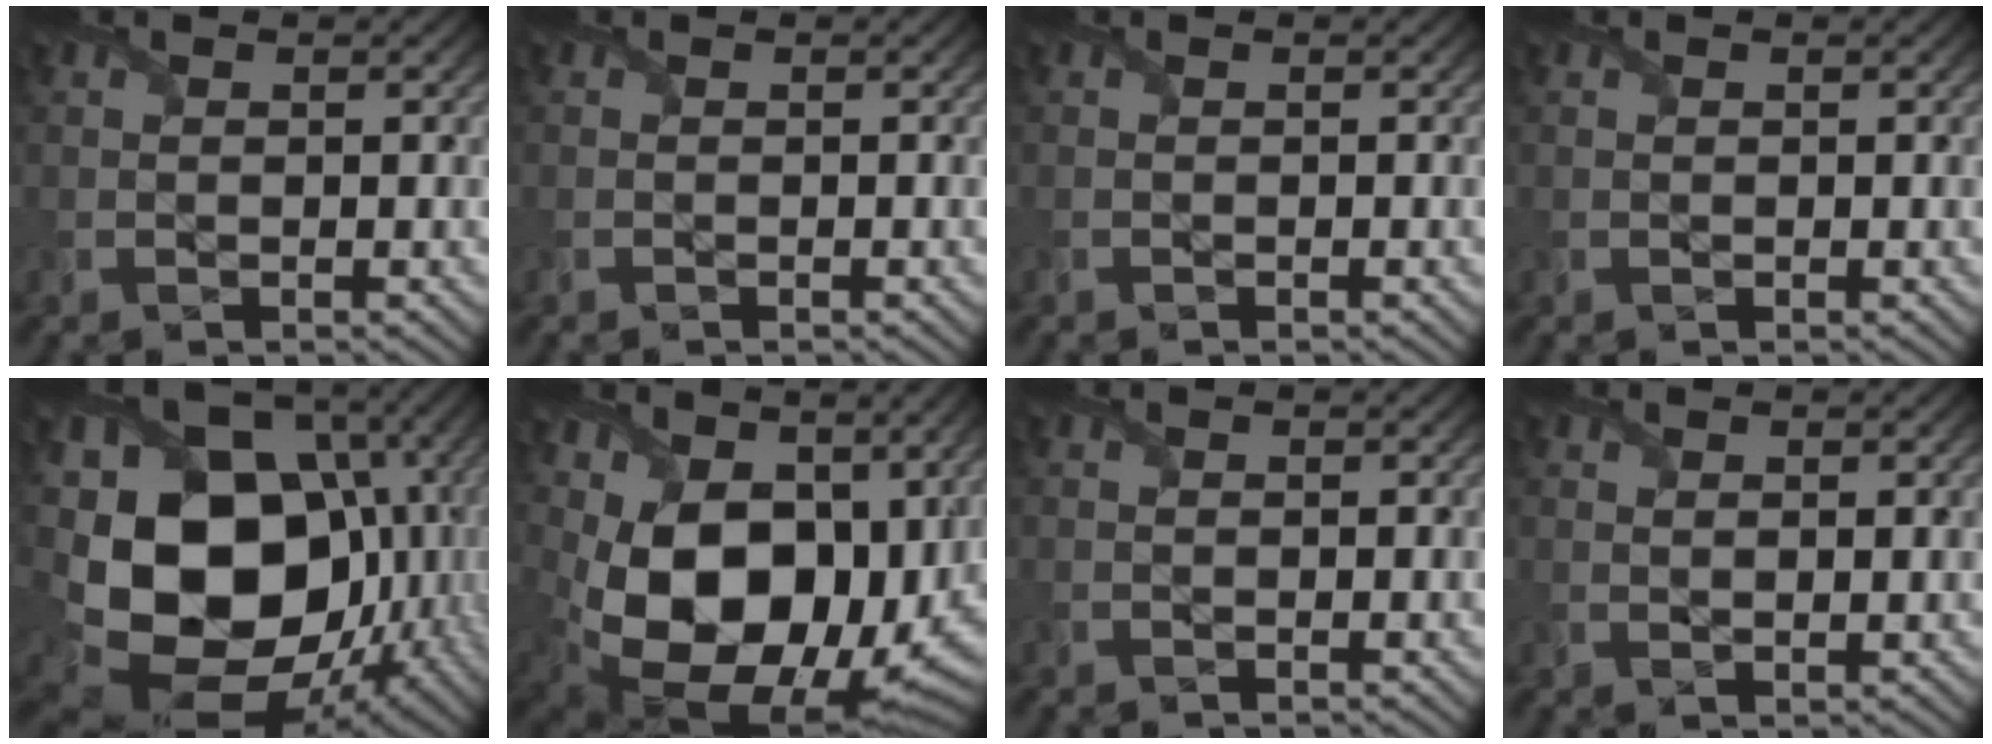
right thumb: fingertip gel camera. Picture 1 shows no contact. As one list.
[{"total": 0.0}, {"total": 0.0}, {"total": 0.0}, {"total": 21.3, "force": [-2.2, 16.1, 13.7], "torque": [-0.324, -0.044, -0.009]}, {"total": 16.7, "force": [2.8, 11.7, 11.6], "torque": [-0.244, -0.035, 0.065]}, {"total": 0.0}, {"total": 1.4, "force": [0.9, 0.5, 0.8], "torque": [-0.018, -0.003, 0.022]}]